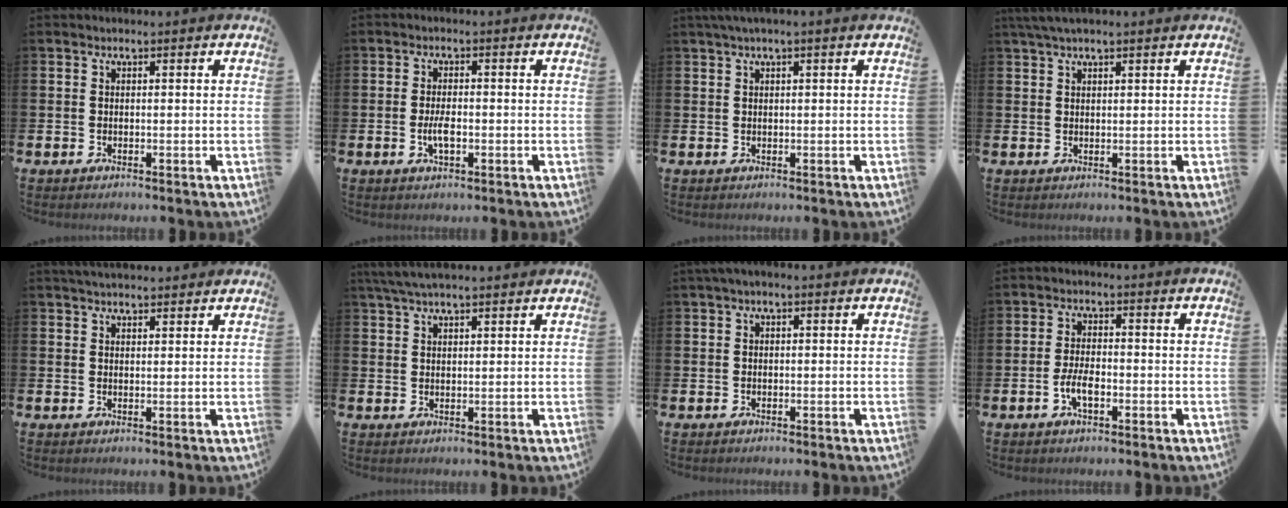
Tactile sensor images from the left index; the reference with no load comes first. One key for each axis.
{"total": 3.0, "fx": -0.6, "fy": 1.2, "fz": 2.6, "tx": -0.053, "ty": -0.003, "tz": -0.014}
{"total": 1.4, "fx": 0.9, "fy": -0.1, "fz": 1.1, "tx": -0.026, "ty": 0.003, "tz": 0.016}
{"total": 2.6, "fx": 2.1, "fy": 0.5, "fz": 1.5, "tx": -0.029, "ty": 0.002, "tz": 0.037}
{"total": 2.9, "fx": 2.8, "fy": 0.6, "fz": 0.7, "tx": -0.016, "ty": -0.006, "tz": 0.051}
{"total": 4.3, "fx": 3.7, "fy": 0.8, "fz": 2.1, "tx": -0.044, "ty": -0.006, "tz": 0.069}
{"total": 0.7, "fx": 0.1, "fy": 0.2, "fz": 0.6, "tx": -0.009, "ty": 0.003, "tz": -0.001}
{"total": 3.6, "fx": -1.1, "fy": 1.5, "fz": 3.0, "tx": -0.058, "ty": 0.002, "tz": -0.022}